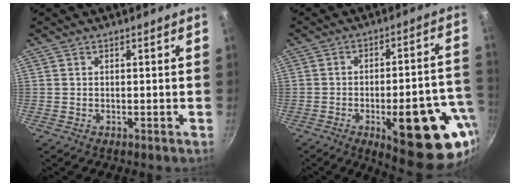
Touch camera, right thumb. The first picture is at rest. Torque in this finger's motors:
{"motor_torque": [2.63, 2.41, 2.06, -0.70, 0.49]}